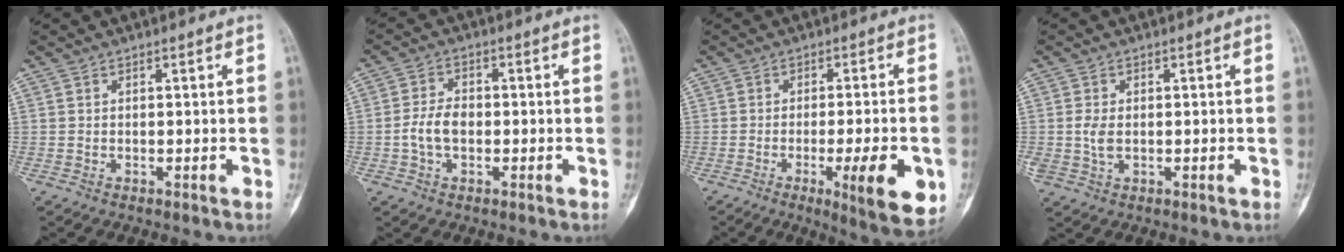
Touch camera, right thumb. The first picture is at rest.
{"total": 5.3, "force": [-1.0, 3.3, 4.0], "torque": [-0.082, 0.018, -0.022]}
{"total": 12.4, "force": [-4.1, 2.5, 11.4], "torque": [-0.154, -0.010, -0.051]}
{"total": 3.1, "force": [-0.2, 1.9, 2.4], "torque": [-0.055, -0.001, -0.003]}